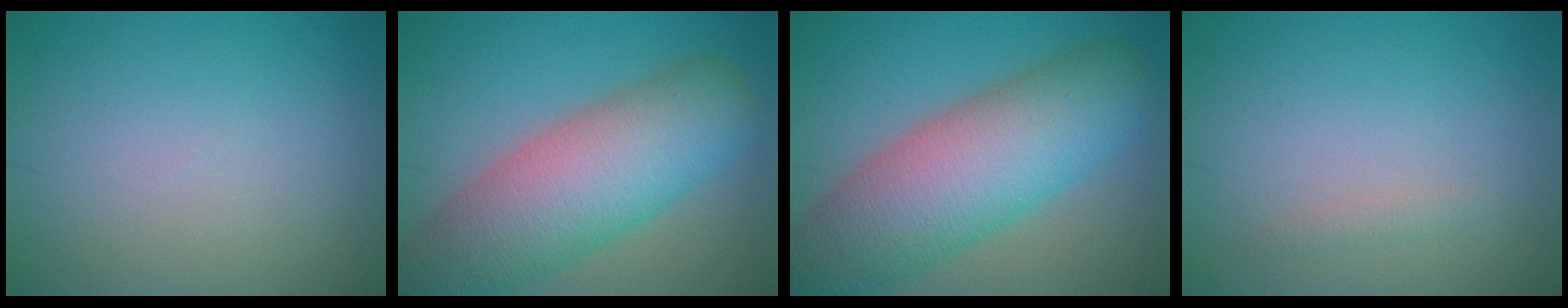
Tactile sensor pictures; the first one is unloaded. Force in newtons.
{"total": 10.9, "press": 10.9, "slide": 0.8}
{"total": 11.6, "press": 11.5, "slide": 0.5}
{"total": 0.7, "press": 0.7, "slide": 0.0}